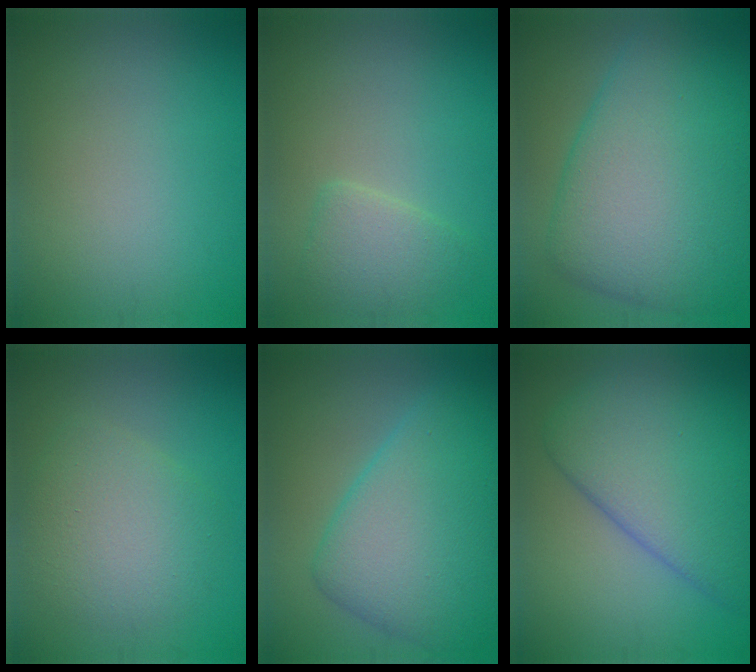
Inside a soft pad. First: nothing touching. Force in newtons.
{"total": 2.5, "press": 2.5, "slide": 0.2}
{"total": 12.1, "press": 12.1, "slide": 0.3}
{"total": 4.5, "press": 4.5, "slide": 0.3}
{"total": 9.3, "press": 9.3, "slide": 0.3}
{"total": 9.0, "press": 8.9, "slide": 0.5}